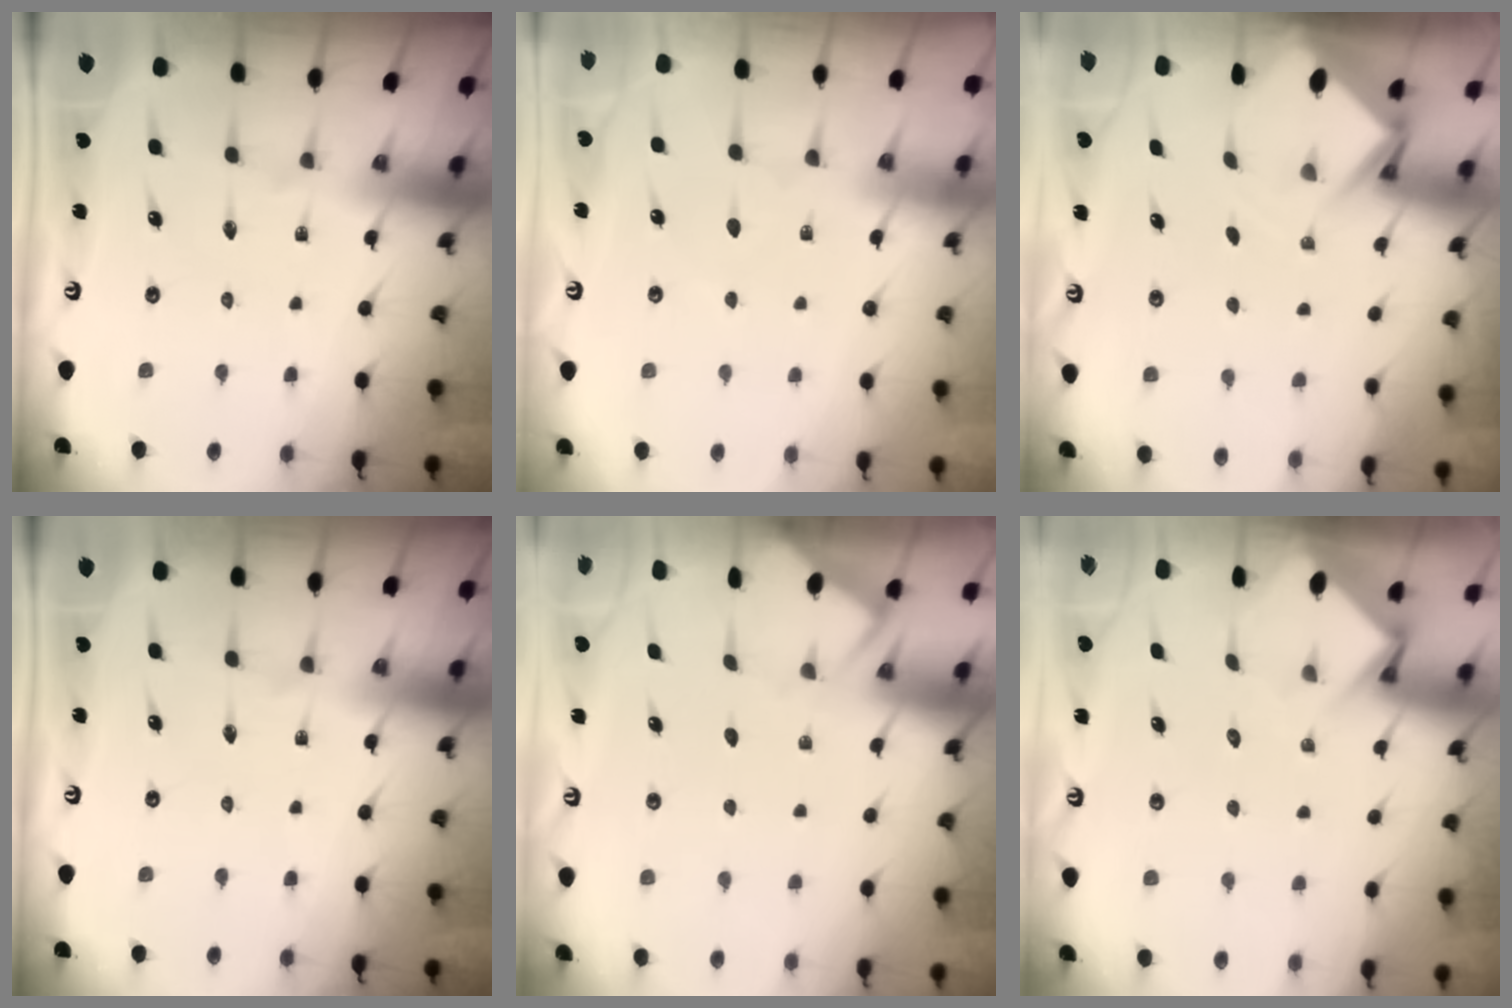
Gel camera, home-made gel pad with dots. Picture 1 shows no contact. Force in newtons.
{"total": 3.9, "press": 3.9, "slide": 0.4}
{"total": 2.9, "press": 2.9, "slide": 0.2}
{"total": 0.0}
{"total": 3.0, "press": 3.0, "slide": 0.2}
{"total": 3.6, "press": 3.6, "slide": 0.2}